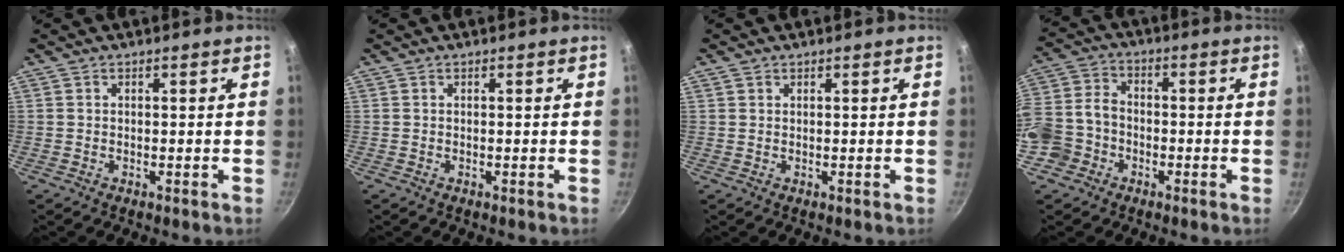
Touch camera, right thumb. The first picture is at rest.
{"total": 0.0}
{"total": 0.7, "force": [0.5, 0.5, 0.2], "torque": [-0.003, -0.001, 0.008]}
{"total": 10.8, "force": [-4.7, 8.5, 4.8], "torque": [-0.077, 0.050, -0.101]}